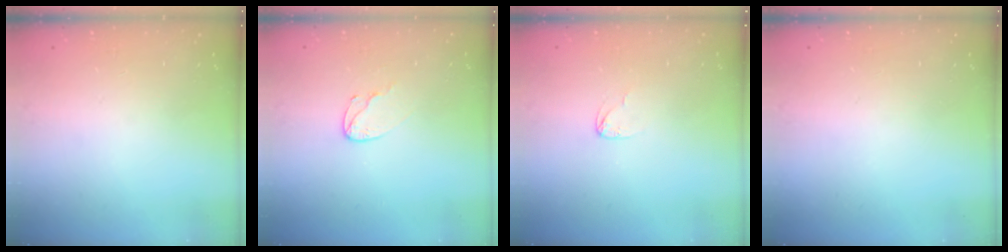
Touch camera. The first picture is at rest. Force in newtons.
{"total": 5.1, "press": 5.1, "slide": 0.4}
{"total": 2.6, "press": 2.6, "slide": 0.1}
{"total": 0.0}